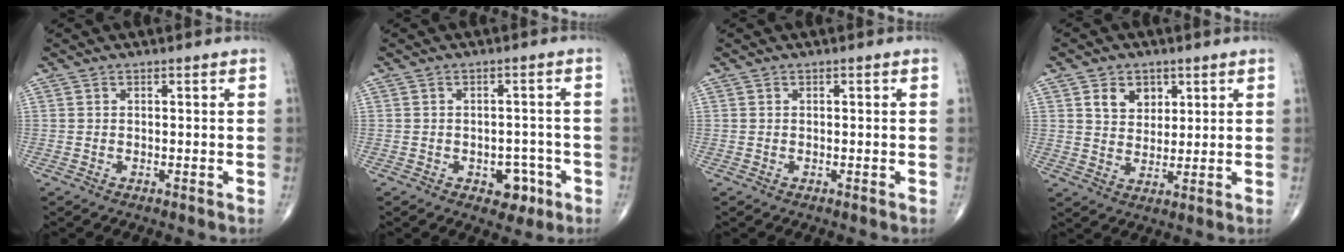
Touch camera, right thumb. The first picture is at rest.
{"total": 4.9, "force": [-2.2, 3.3, 2.9], "torque": [-0.008, 0.016, -0.025]}
{"total": 0.0}
{"total": 6.1, "force": [2.7, 4.6, 2.9], "torque": [-0.022, -0.015, 0.049]}